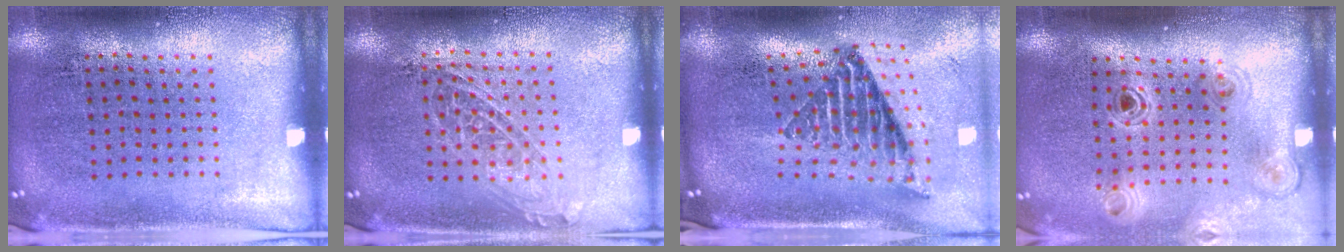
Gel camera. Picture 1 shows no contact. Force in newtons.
{"total": 1.4, "press": 1.2, "slide": 0.7}
{"total": 2.6, "press": 1.6, "slide": 2.0}
{"total": 1.1, "press": 1.1, "slide": 0.1}